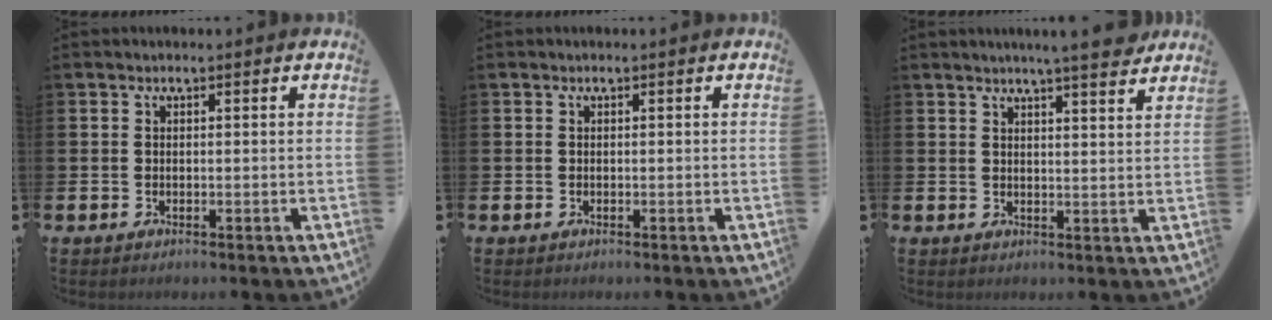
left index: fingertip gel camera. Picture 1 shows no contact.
{"total": 0.0}
{"total": 5.4, "force": [5.0, -0.5, 1.9], "torque": [-0.041, -0.022, 0.086]}